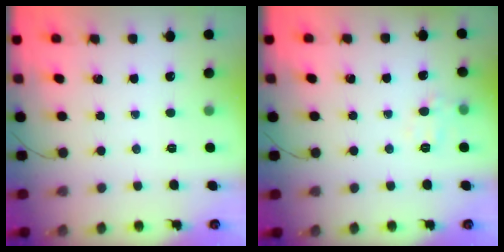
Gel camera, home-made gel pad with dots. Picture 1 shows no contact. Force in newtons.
{"total": 6.9, "press": 6.8, "slide": 1.0}